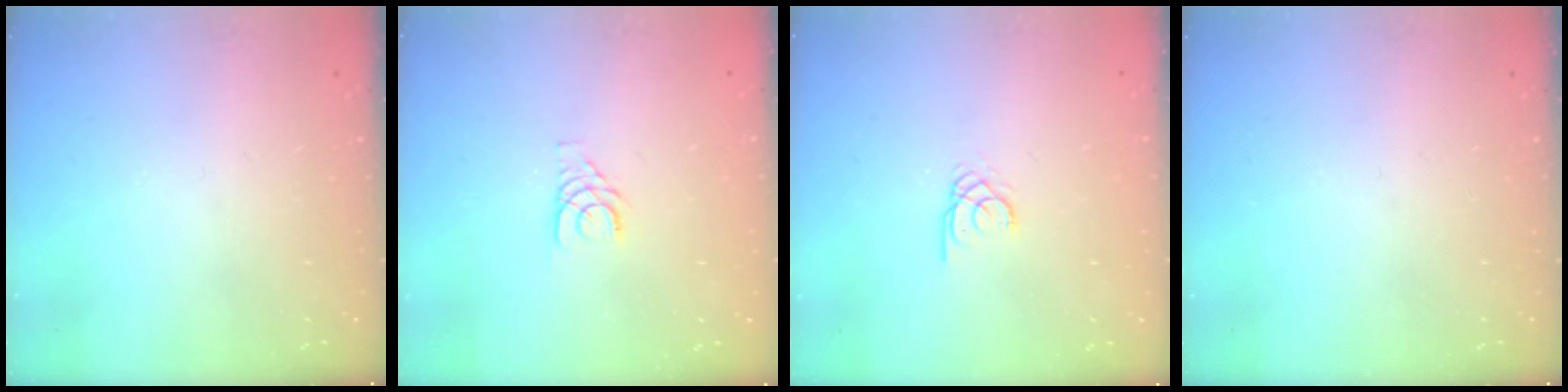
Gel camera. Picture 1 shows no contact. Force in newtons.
{"total": 3.8, "press": 3.8, "slide": 0.4}
{"total": 1.9, "press": 1.9, "slide": 0.0}
{"total": 0.0}